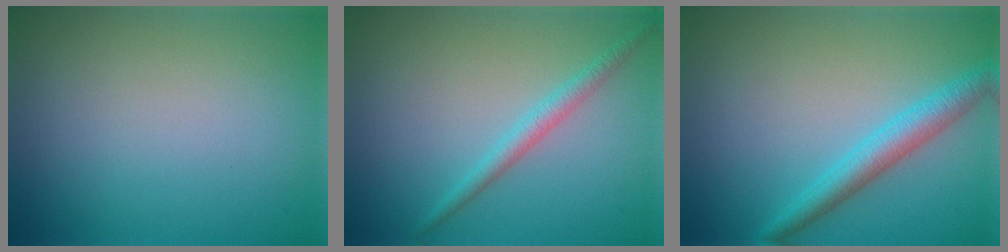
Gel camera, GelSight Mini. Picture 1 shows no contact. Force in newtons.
{"total": 1.8, "press": 1.8, "slide": 0.1}
{"total": 3.2, "press": 3.2, "slide": 0.0}